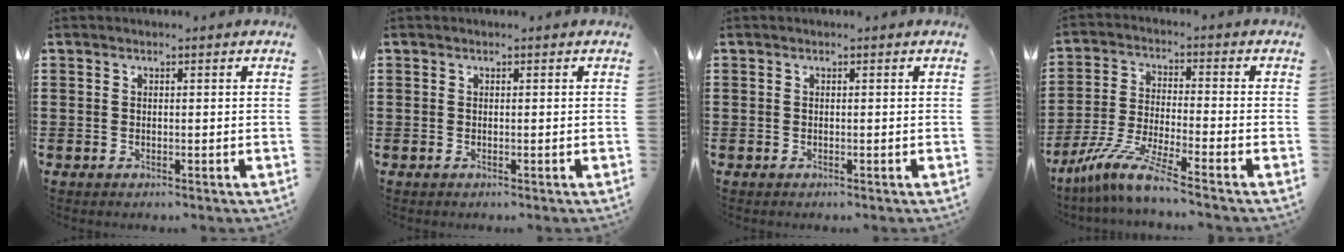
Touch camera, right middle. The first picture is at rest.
{"total": 0.0}
{"total": 0.0}
{"total": 7.6, "force": [-6.4, -0.3, 4.2], "torque": [-0.101, -0.016, -0.130]}